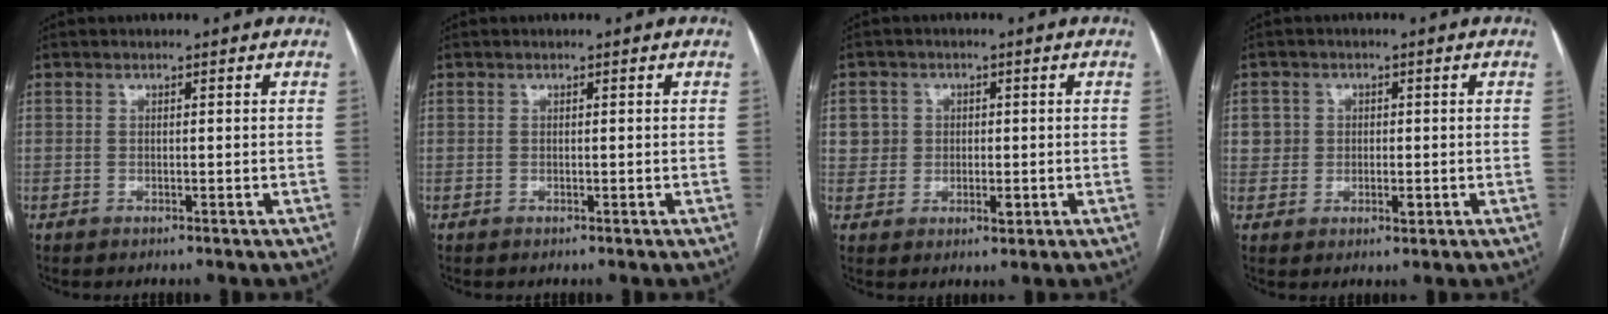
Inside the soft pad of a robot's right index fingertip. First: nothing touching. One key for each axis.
{"total": 0.0}
{"total": 4.2, "fx": 0.6, "fy": 4.0, "fz": 1.0, "tx": -0.005, "ty": 0.003, "tz": 0.011}
{"total": 3.6, "fx": 0.3, "fy": 3.4, "fz": 1.1, "tx": -0.007, "ty": 0.003, "tz": 0.006}